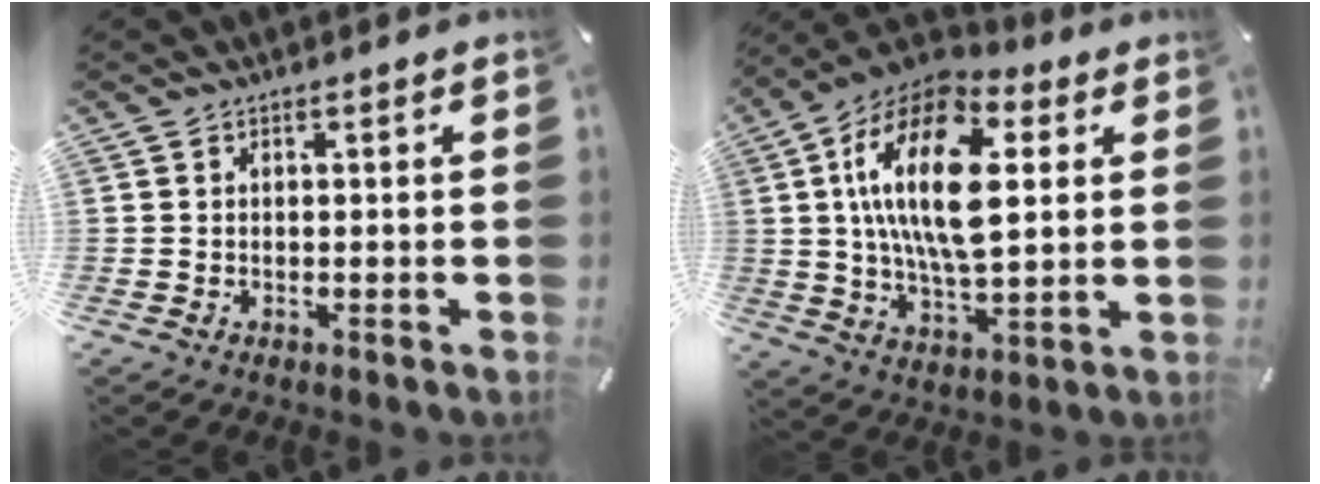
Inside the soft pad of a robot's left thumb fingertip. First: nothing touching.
{"total": 21.0, "force": [4.9, 10.9, 17.3], "torque": [-0.346, -0.007, 0.076]}